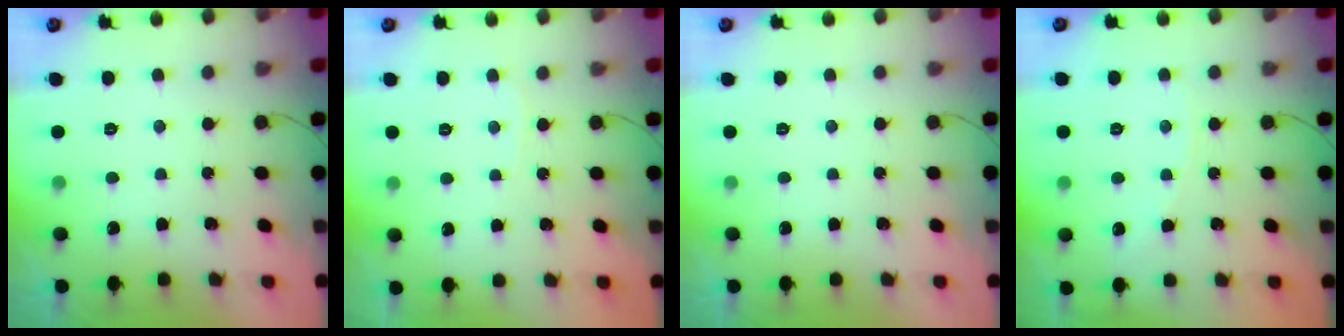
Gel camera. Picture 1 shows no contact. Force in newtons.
{"total": 2.2, "press": 2.2, "slide": 0.2}
{"total": 0.0}
{"total": 2.8, "press": 2.8, "slide": 0.3}